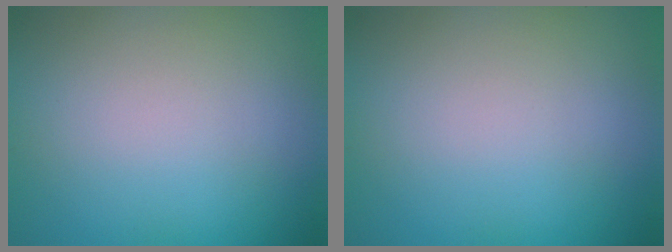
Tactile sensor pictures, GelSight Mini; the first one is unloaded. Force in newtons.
{"total": 0.0}